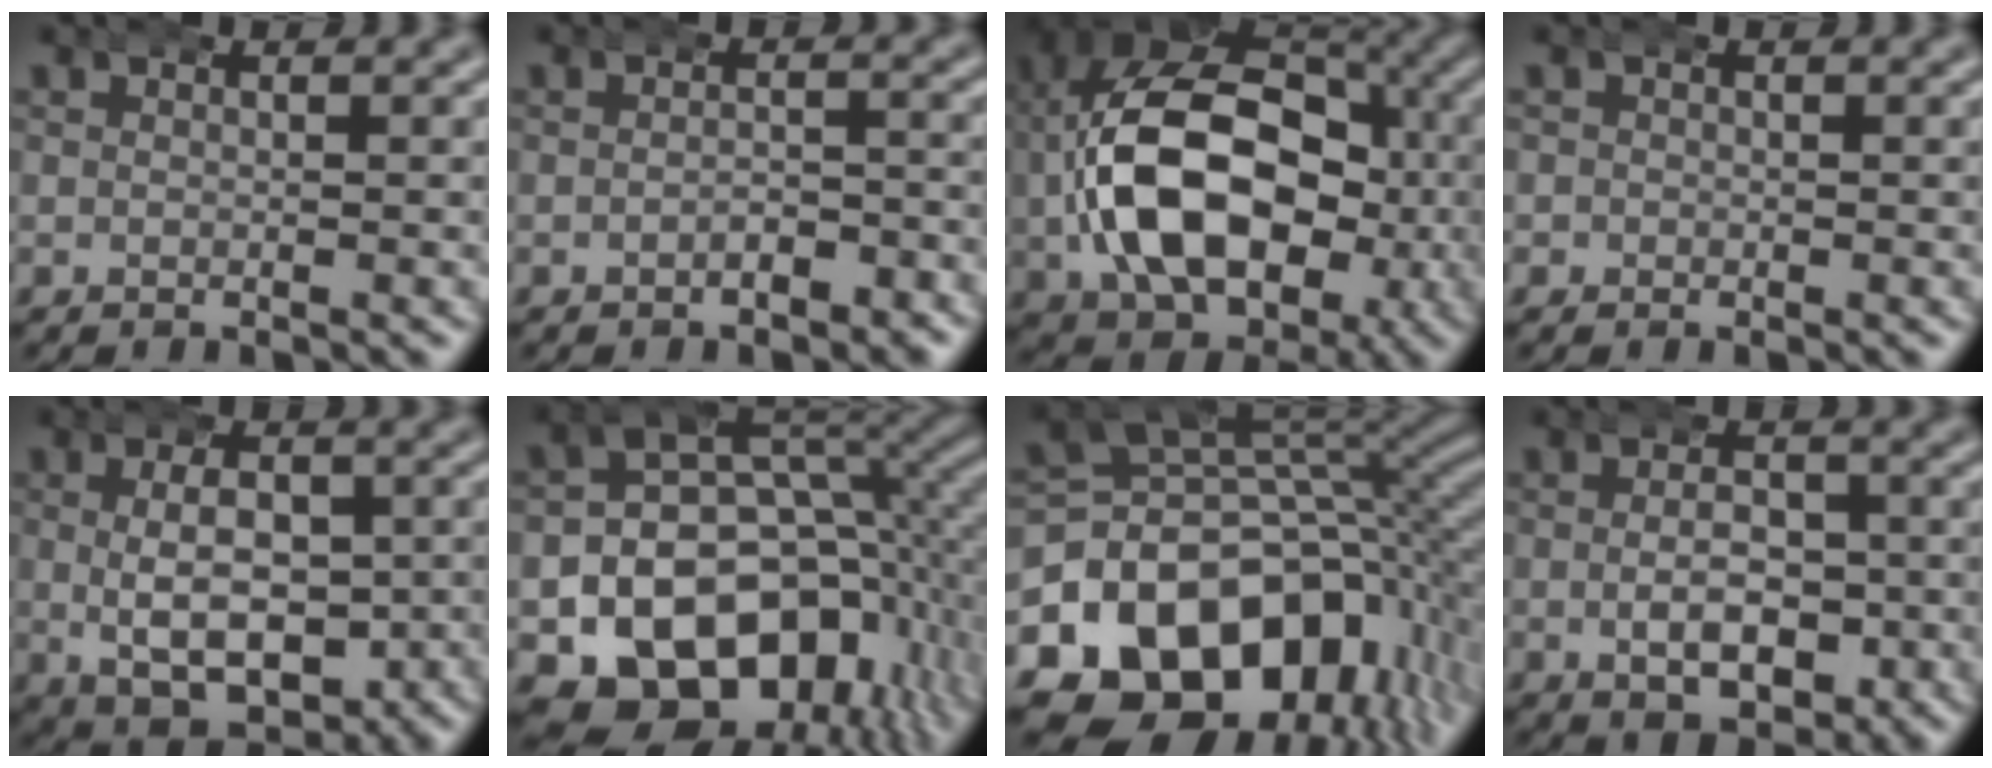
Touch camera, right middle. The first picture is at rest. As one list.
[{"total": 2.0, "force": [-1.7, 0.7, 0.8], "torque": [-0.005, -0.001, -0.033]}, {"total": 15.9, "force": [-1.1, 11.4, 11.0], "torque": [-0.224, -0.048, -0.002]}, {"total": 0.9, "force": [-0.3, 0.8, -0.3], "torque": [0.001, -0.003, -0.006]}, {"total": 9.3, "force": [-3.6, 5.6, 6.5], "torque": [-0.086, -0.014, -0.052]}, {"total": 22.6, "force": [-6.2, 18.3, 11.7], "torque": [-0.256, -0.084, -0.092]}, {"total": 21.1, "force": [-5.2, 16.0, 12.6], "torque": [-0.227, -0.062, -0.073]}, {"total": 6.2, "force": [-2.4, 3.7, 4.4], "torque": [-0.043, -0.009, -0.040]}]